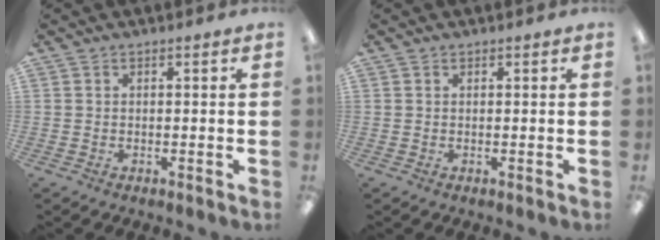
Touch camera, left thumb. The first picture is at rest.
{"total": 0.0}